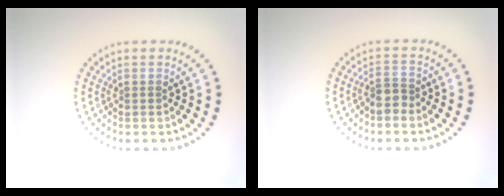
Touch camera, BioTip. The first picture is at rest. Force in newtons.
{"total": 2.0, "press": 1.7, "slide": 1.2}